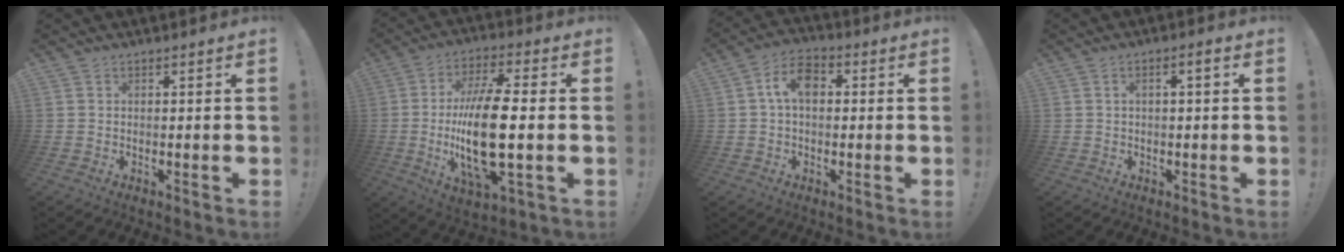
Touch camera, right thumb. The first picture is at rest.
{"total": 19.8, "force": [-1.5, 6.2, 18.7], "torque": [-0.375, -0.013, -0.028]}
{"total": 8.4, "force": [1.1, 5.1, 6.6], "torque": [-0.108, 0.014, 0.022]}
{"total": 2.2, "force": [-0.4, 0.2, 2.1], "torque": [-0.034, 0.004, -0.010]}